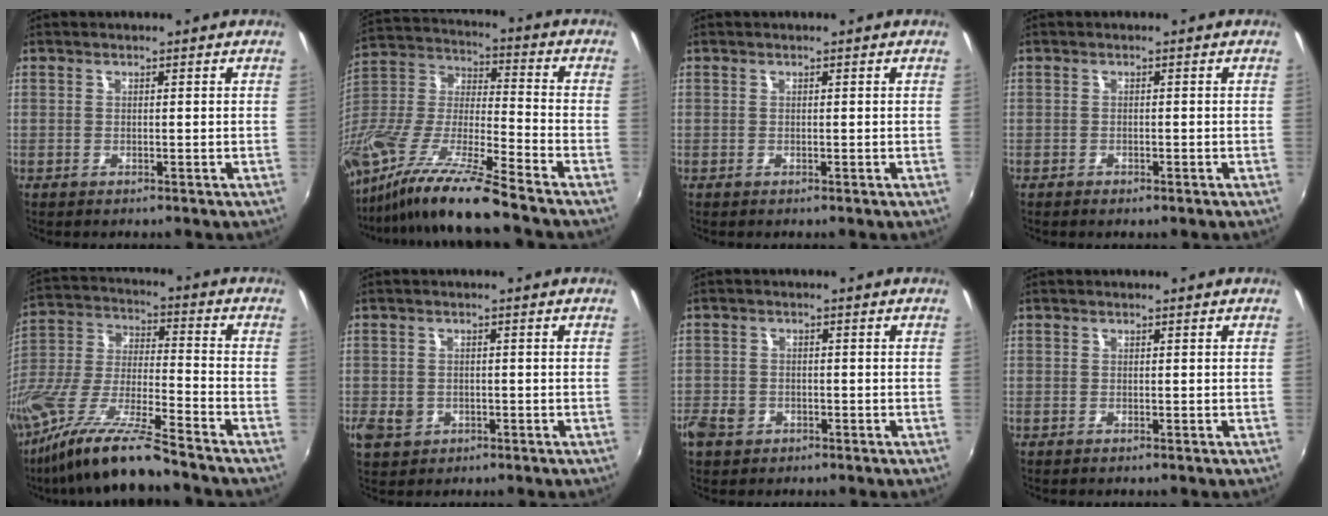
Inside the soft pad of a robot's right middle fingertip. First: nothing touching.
{"total": 20.5, "force": [-15.8, 0.7, 13.0], "torque": [-0.246, -0.036, -0.304]}
{"total": 0.0}
{"total": 1.6, "force": [-1.4, 0.6, 0.4], "torque": [-0.013, -0.010, -0.020]}
{"total": 17.6, "force": [-13.6, 1.2, 11.1], "torque": [-0.229, -0.029, -0.263]}
{"total": 4.8, "force": [-1.6, 4.0, 2.1], "torque": [-0.049, -0.003, -0.026]}
{"total": 5.1, "force": [-2.7, 3.7, 2.1], "torque": [-0.054, -0.003, -0.048]}
{"total": 0.0}